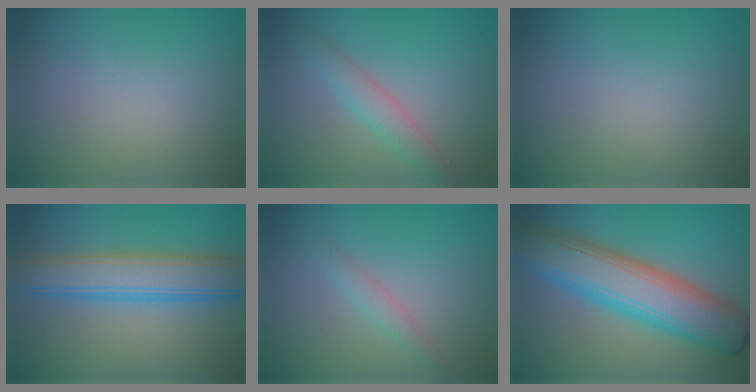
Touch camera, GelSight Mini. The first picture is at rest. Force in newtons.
{"total": 2.7, "press": 2.7, "slide": 0.2}
{"total": 0.0}
{"total": 6.3, "press": 6.3, "slide": 0.1}
{"total": 1.4, "press": 1.4, "slide": 0.1}
{"total": 9.9, "press": 9.9, "slide": 0.3}